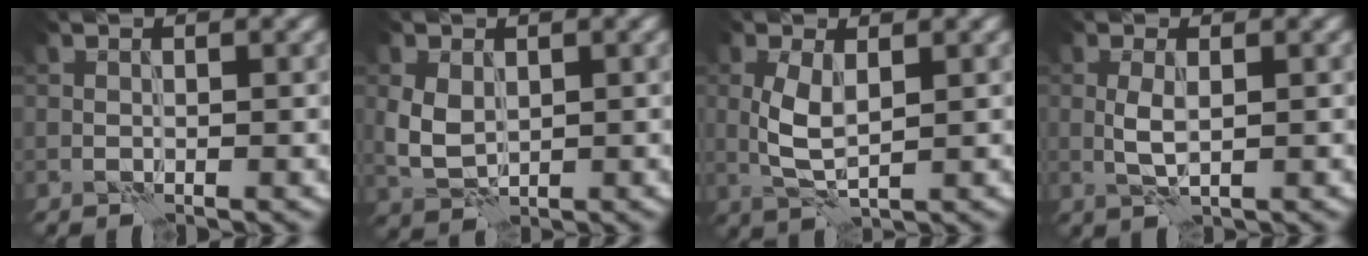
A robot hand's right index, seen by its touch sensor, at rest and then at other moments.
{"total": 3.3, "force": [0.6, 2.5, 2.1], "torque": [-0.055, -0.002, 0.014]}
{"total": 3.4, "force": [0.6, 1.4, 3.0], "torque": [-0.072, 0.001, 0.014]}
{"total": 1.9, "force": [0.3, 0.7, 1.8], "torque": [-0.044, 0.000, 0.004]}